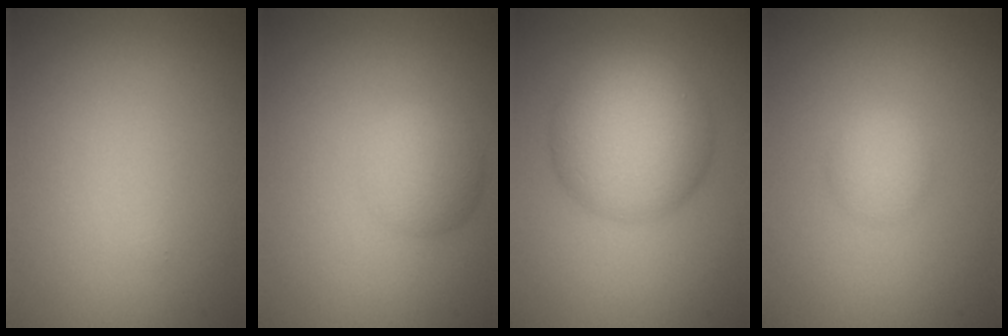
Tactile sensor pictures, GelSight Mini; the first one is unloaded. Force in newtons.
{"total": 2.9, "press": 2.9, "slide": 0.0}
{"total": 8.2, "press": 8.2, "slide": 0.5}
{"total": 1.8, "press": 1.8, "slide": 0.1}